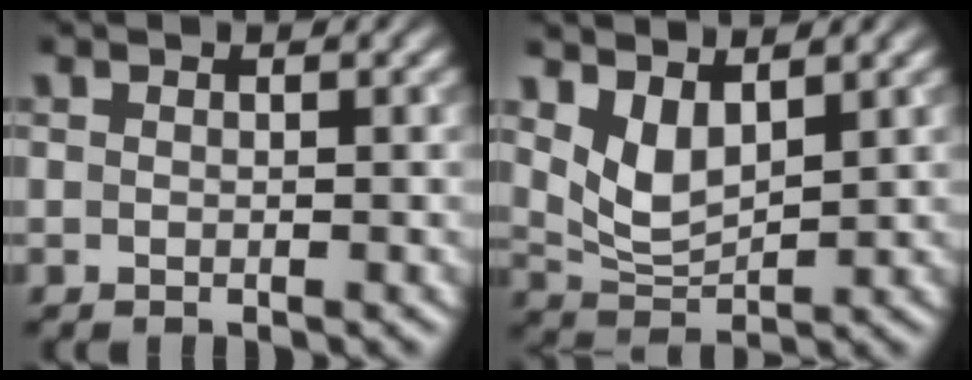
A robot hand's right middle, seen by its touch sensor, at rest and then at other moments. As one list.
[{"total": 3.8, "force": [2.0, 1.8, 2.6], "torque": [-0.063, -0.010, 0.046]}]